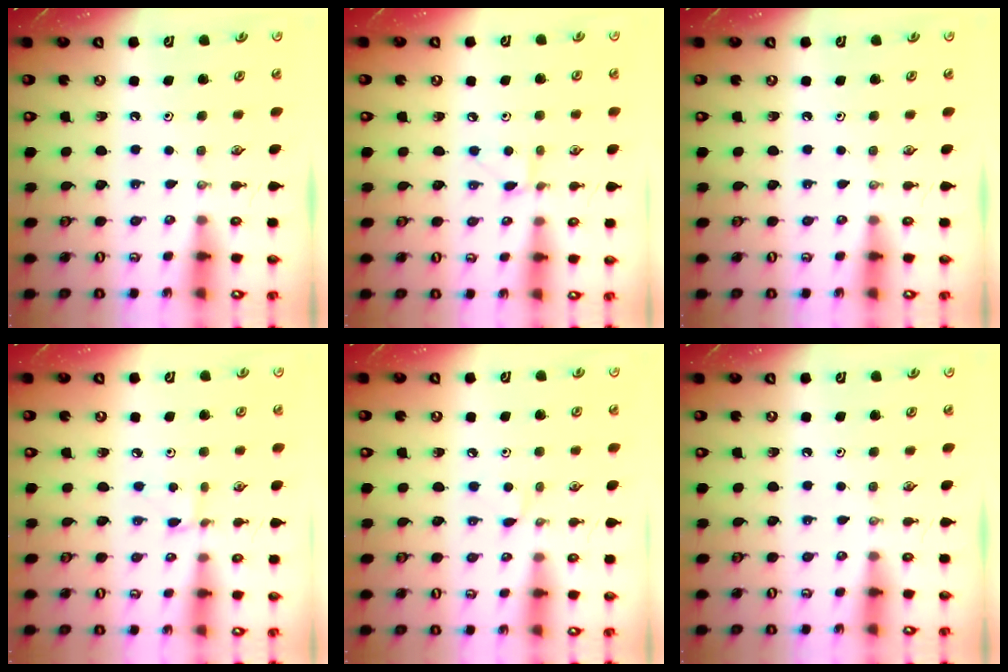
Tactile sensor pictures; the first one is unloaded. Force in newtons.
{"total": 4.6, "press": 4.6, "slide": 0.7}
{"total": 0.0}
{"total": 1.2, "press": 1.2, "slide": 0.1}
{"total": 4.1, "press": 4.0, "slide": 0.4}
{"total": 0.0}